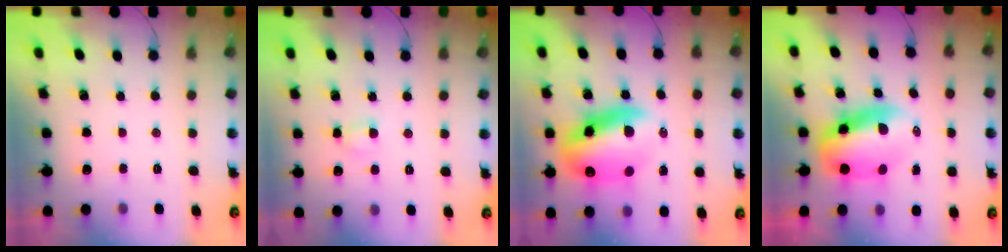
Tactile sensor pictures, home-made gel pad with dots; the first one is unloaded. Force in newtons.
{"total": 3.2, "press": 3.0, "slide": 1.1}
{"total": 15.9, "press": 15.3, "slide": 4.4}
{"total": 10.0, "press": 9.6, "slide": 2.6}